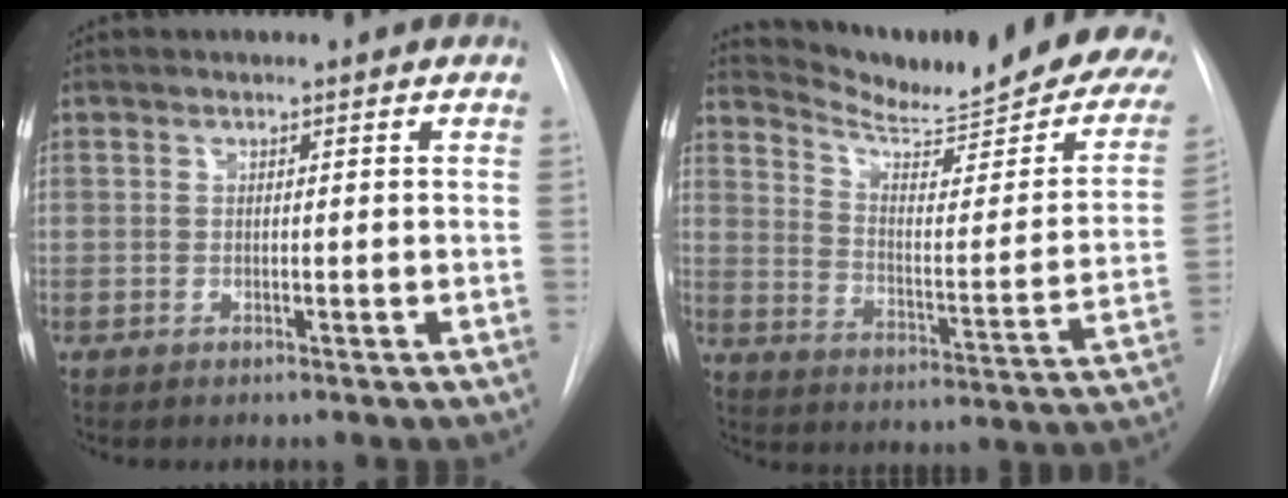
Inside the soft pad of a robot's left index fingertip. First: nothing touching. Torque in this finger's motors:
{"motor_torque": [0.74, -1.24, -0.01, 0.02]}